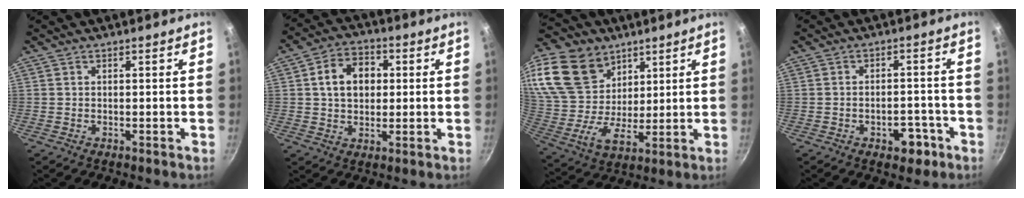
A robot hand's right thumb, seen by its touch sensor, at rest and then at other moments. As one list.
[{"total": 9.4, "force": [1.5, 7.1, 5.9], "torque": [-0.073, 0.013, 0.018]}, {"total": 23.8, "force": [12.8, 16.5, 11.4], "torque": [-0.239, -0.032, 0.245]}, {"total": 5.9, "force": [-3.0, 3.4, 3.8], "torque": [-0.029, 0.020, -0.035]}]